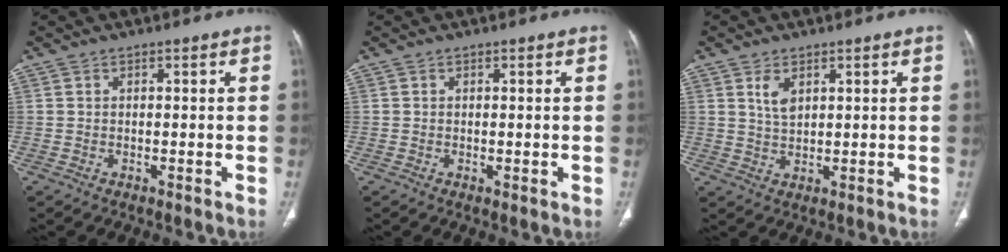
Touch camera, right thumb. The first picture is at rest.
{"total": 0.6, "force": [0.0, 0.2, 0.5], "torque": [-0.013, -0.004, 0.001]}
{"total": 3.6, "force": [1.7, 2.0, 2.5], "torque": [-0.041, -0.009, 0.038]}